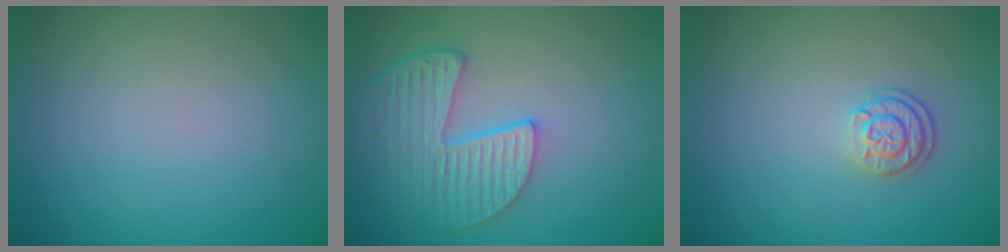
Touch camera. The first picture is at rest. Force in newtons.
{"total": 5.4, "press": 4.7, "slide": 2.7}
{"total": 2.4, "press": 1.9, "slide": 1.5}